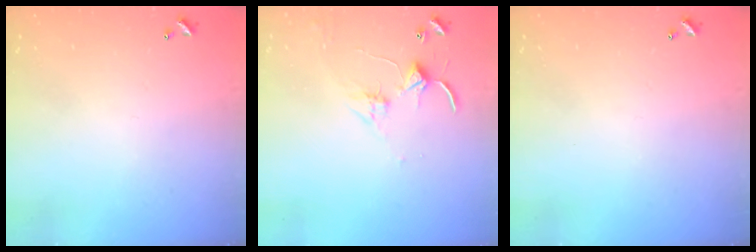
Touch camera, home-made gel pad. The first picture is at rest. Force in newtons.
{"total": 2.8, "press": 2.8, "slide": 0.4}
{"total": 0.0}